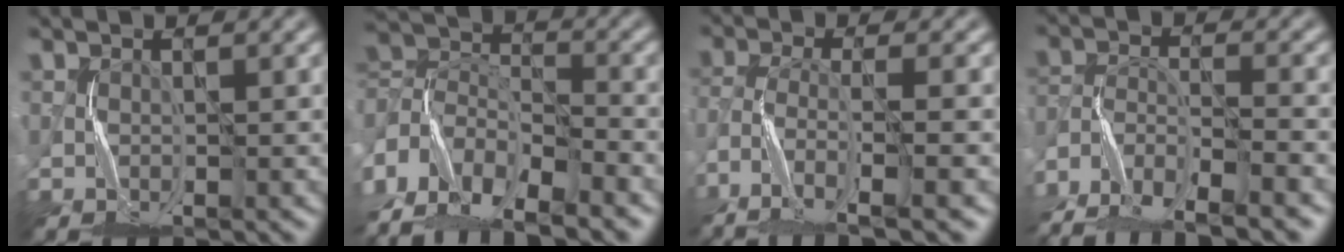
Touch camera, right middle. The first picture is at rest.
{"total": 11.6, "force": [-8.7, 5.4, 5.6], "torque": [-0.109, 0.007, -0.166]}
{"total": 6.7, "force": [-5.1, 1.2, 4.2], "torque": [-0.074, 0.000, -0.103]}
{"total": 9.8, "force": [-8.6, 2.1, 4.1], "torque": [-0.069, -0.013, -0.153]}